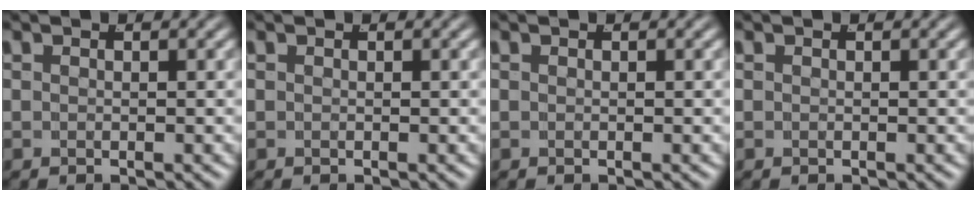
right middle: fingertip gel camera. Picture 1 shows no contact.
{"total": 0.0}
{"total": 0.0}
{"total": 0.0}